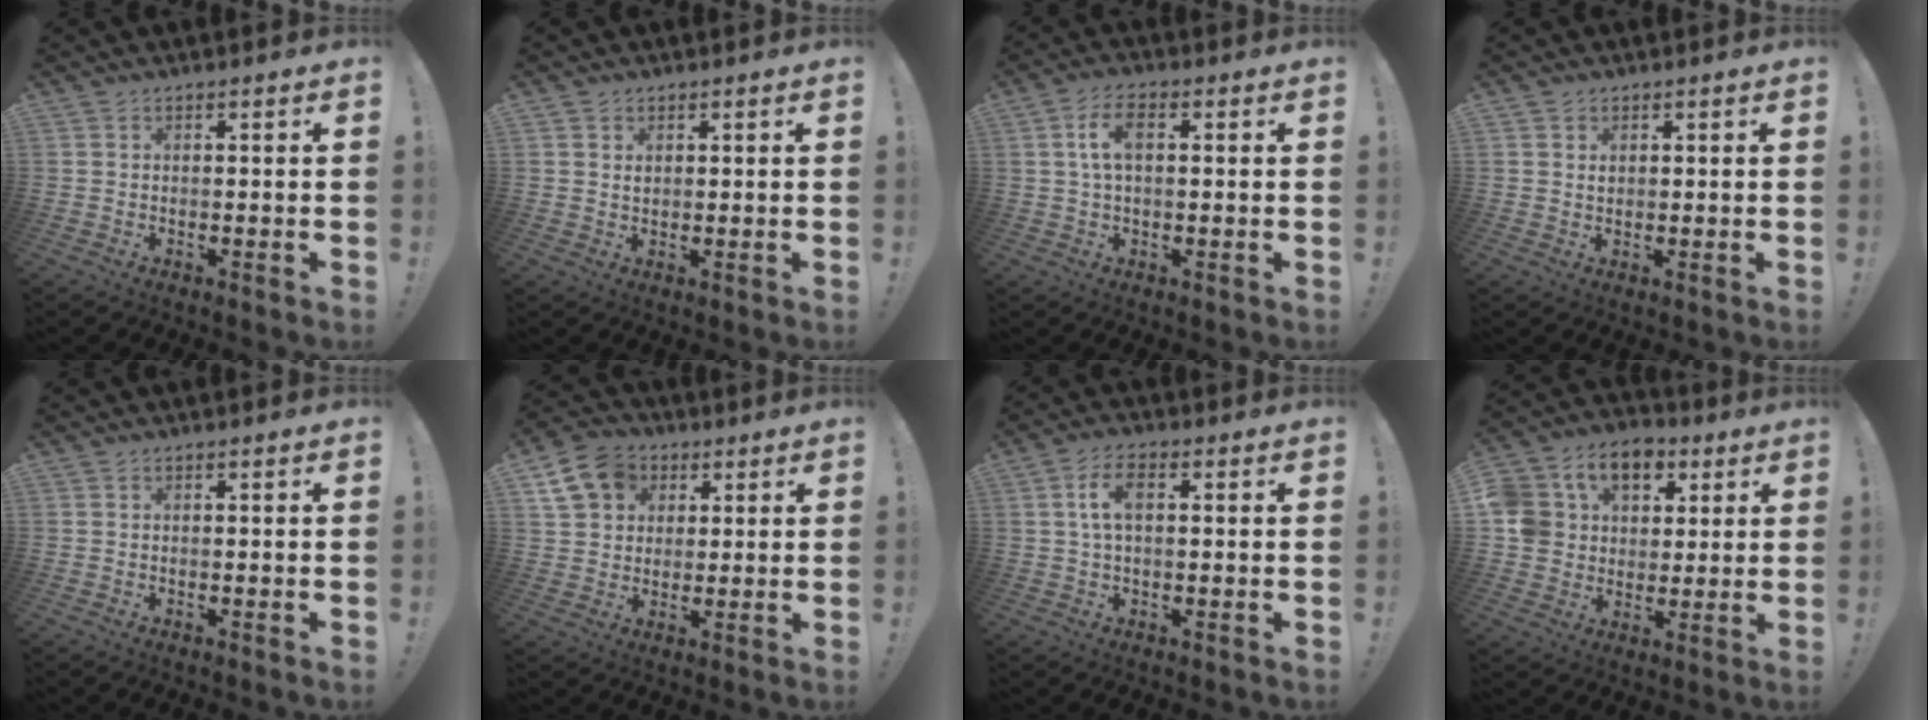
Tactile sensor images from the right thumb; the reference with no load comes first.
{"total": 1.5, "force": [0.9, 1.1, 0.3], "torque": [-0.006, -0.001, 0.018]}
{"total": 6.5, "force": [1.4, 3.2, 5.4], "torque": [-0.101, 0.004, 0.022]}
{"total": 1.4, "force": [0.8, 1.1, 0.3], "torque": [-0.006, 0.000, 0.015]}
{"total": 0.0}
{"total": 12.1, "force": [4.5, 10.0, 5.1], "torque": [-0.081, -0.009, 0.095]}
{"total": 6.1, "force": [1.3, 3.0, 5.1], "torque": [-0.095, 0.003, 0.020]}
{"total": 14.4, "force": [5.6, 11.2, 7.2], "torque": [-0.119, -0.019, 0.110]}